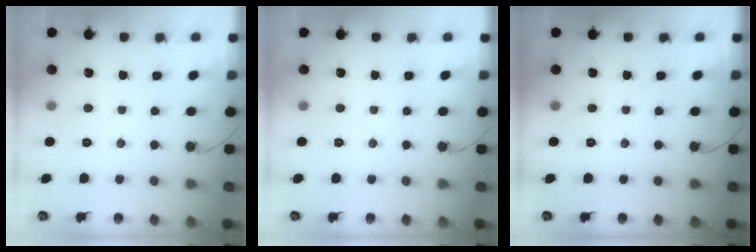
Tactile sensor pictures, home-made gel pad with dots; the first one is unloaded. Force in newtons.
{"total": 0.0}
{"total": 0.0}